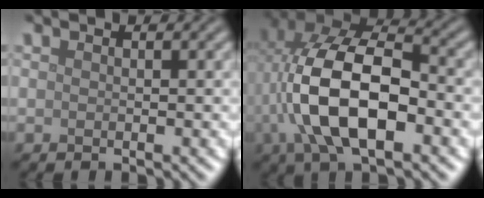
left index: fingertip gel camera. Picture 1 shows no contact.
{"total": 11.6, "force": [-1.9, 5.8, 9.9], "torque": [-0.199, 0.009, -0.036]}